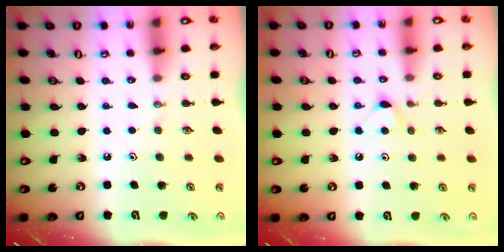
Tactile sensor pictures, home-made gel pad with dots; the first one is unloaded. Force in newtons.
{"total": 4.5, "press": 4.5, "slide": 0.6}